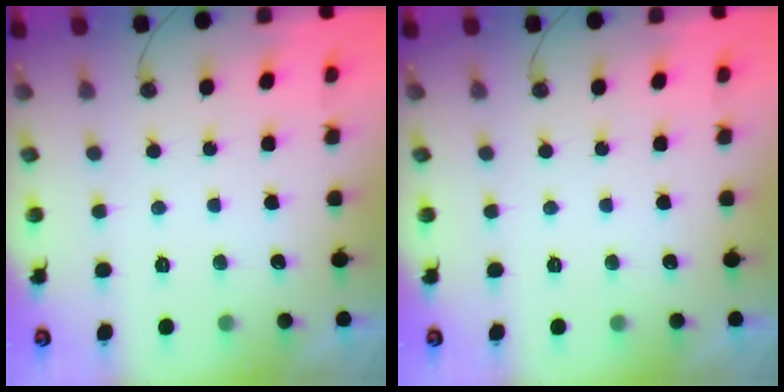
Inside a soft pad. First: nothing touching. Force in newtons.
{"total": 0.0}